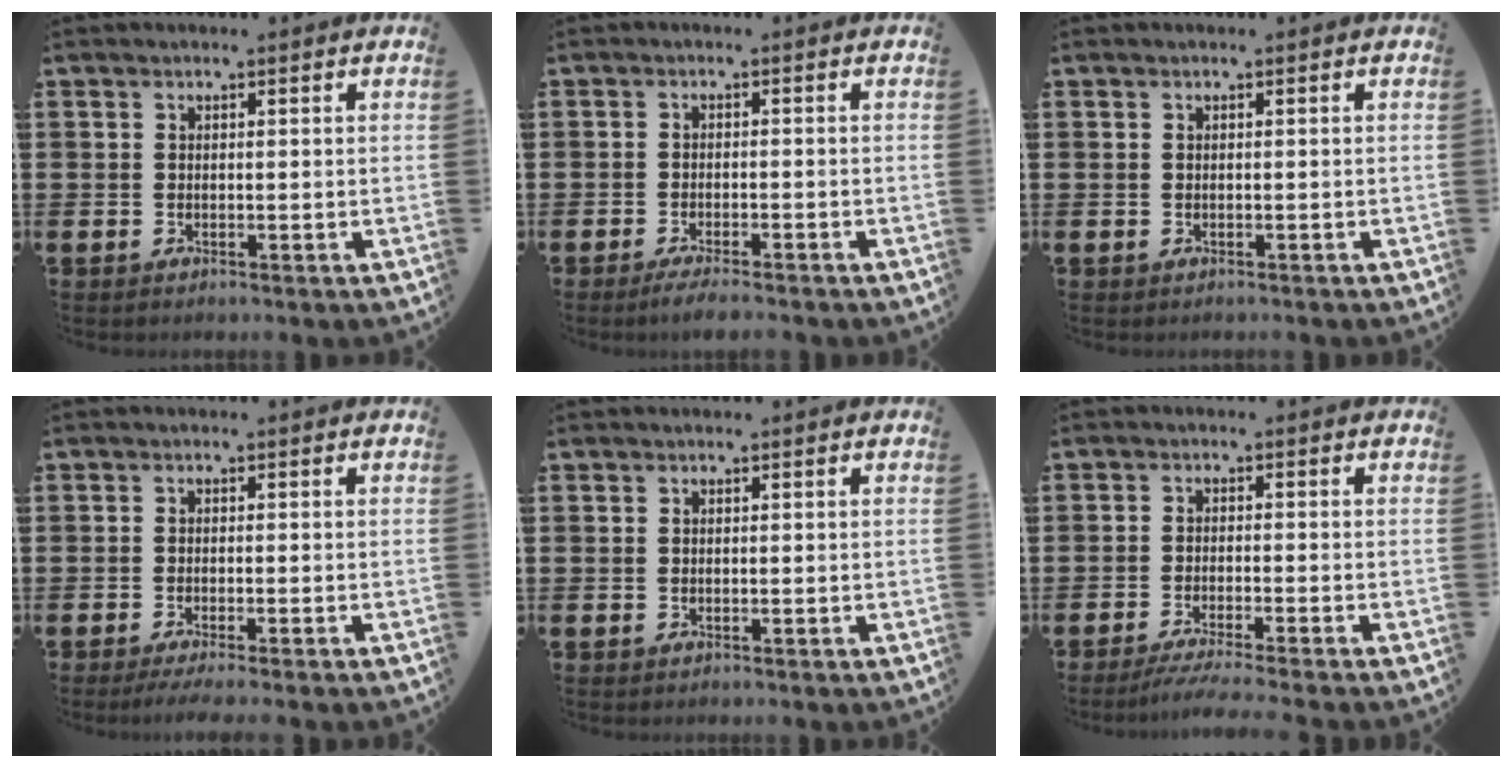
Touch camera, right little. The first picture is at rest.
{"total": 1.7, "force": [-1.4, 0.0, 1.0], "torque": [-0.014, 0.004, -0.027]}
{"total": 0.0}
{"total": 1.1, "force": [-0.7, -0.1, 0.9], "torque": [-0.011, 0.000, -0.012]}
{"total": 0.0}
{"total": 2.6, "force": [-2.0, -0.3, 1.5], "torque": [-0.022, -0.003, -0.037]}